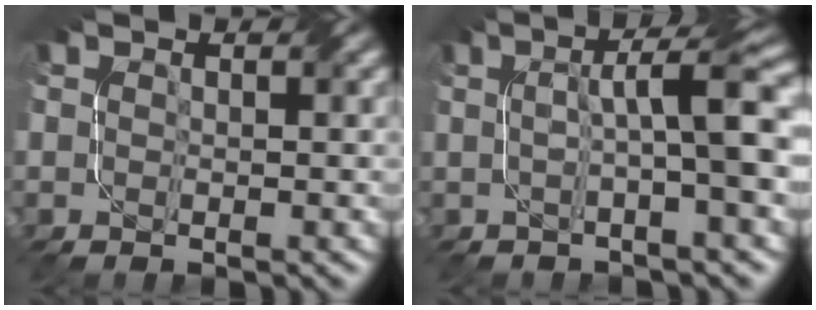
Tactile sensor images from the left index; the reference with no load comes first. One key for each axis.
{"total": 6.2, "fx": 0.6, "fy": 0.9, "fz": 6.1, "tx": -0.091, "ty": 0.016, "tz": 0.003}